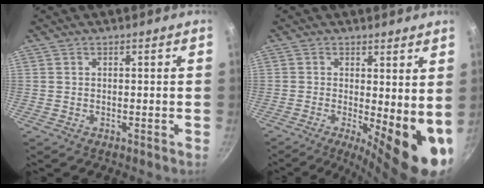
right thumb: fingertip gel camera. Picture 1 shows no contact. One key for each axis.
{"total": 12.8, "fx": -0.8, "fy": 4.4, "fz": 12.0, "tx": -0.132, "ty": -0.023, "tz": -0.005}